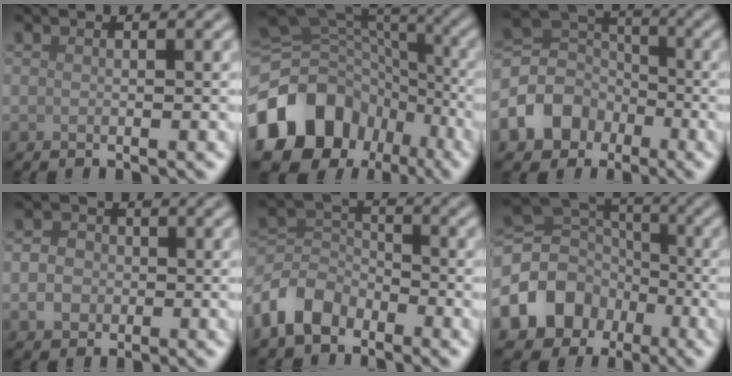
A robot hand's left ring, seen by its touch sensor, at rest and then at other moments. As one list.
[{"total": 13.9, "force": [-6.0, 11.0, 6.1], "torque": [-0.151, -0.005, -0.107]}, {"total": 6.4, "force": [-3.1, 5.0, 2.5], "torque": [-0.051, 0.003, -0.072]}, {"total": 2.4, "force": [-0.5, 2.1, 1.1], "torque": [-0.016, 0.001, -0.013]}, {"total": 4.6, "force": [-3.1, 2.9, 1.8], "torque": [-0.040, 0.004, -0.074]}, {"total": 9.4, "force": [-4.1, 7.6, 3.7], "torque": [-0.089, -0.003, -0.086]}]